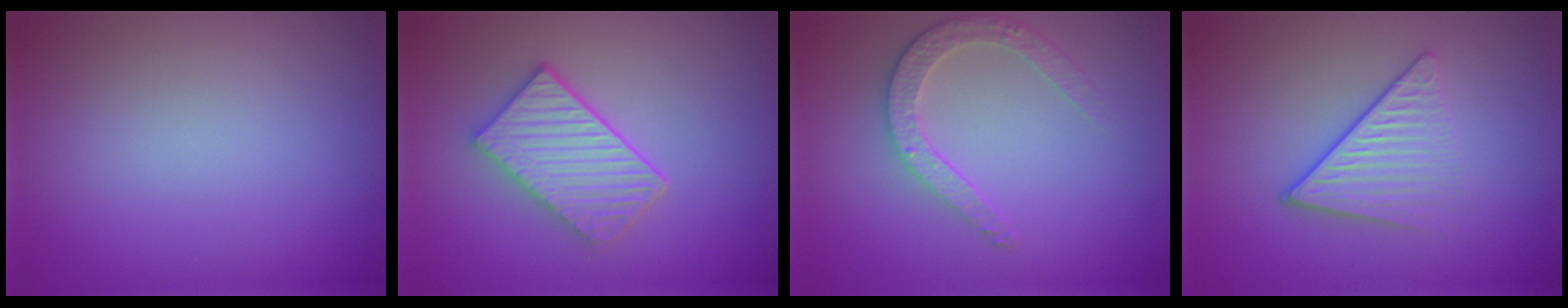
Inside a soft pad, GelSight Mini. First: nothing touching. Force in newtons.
{"total": 4.3, "press": 3.8, "slide": 2.0}
{"total": 2.7, "press": 2.6, "slide": 0.7}
{"total": 4.1, "press": 2.8, "slide": 3.1}